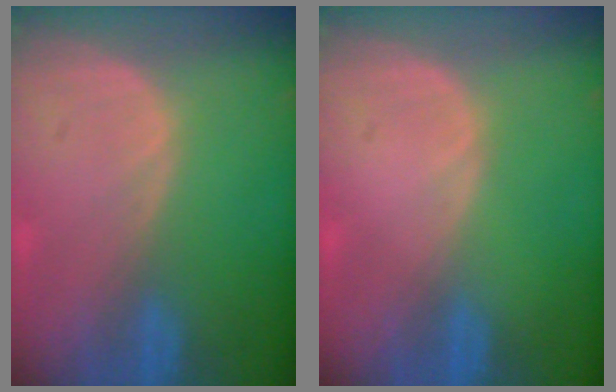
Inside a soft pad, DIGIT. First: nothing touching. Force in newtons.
{"total": 0.0}